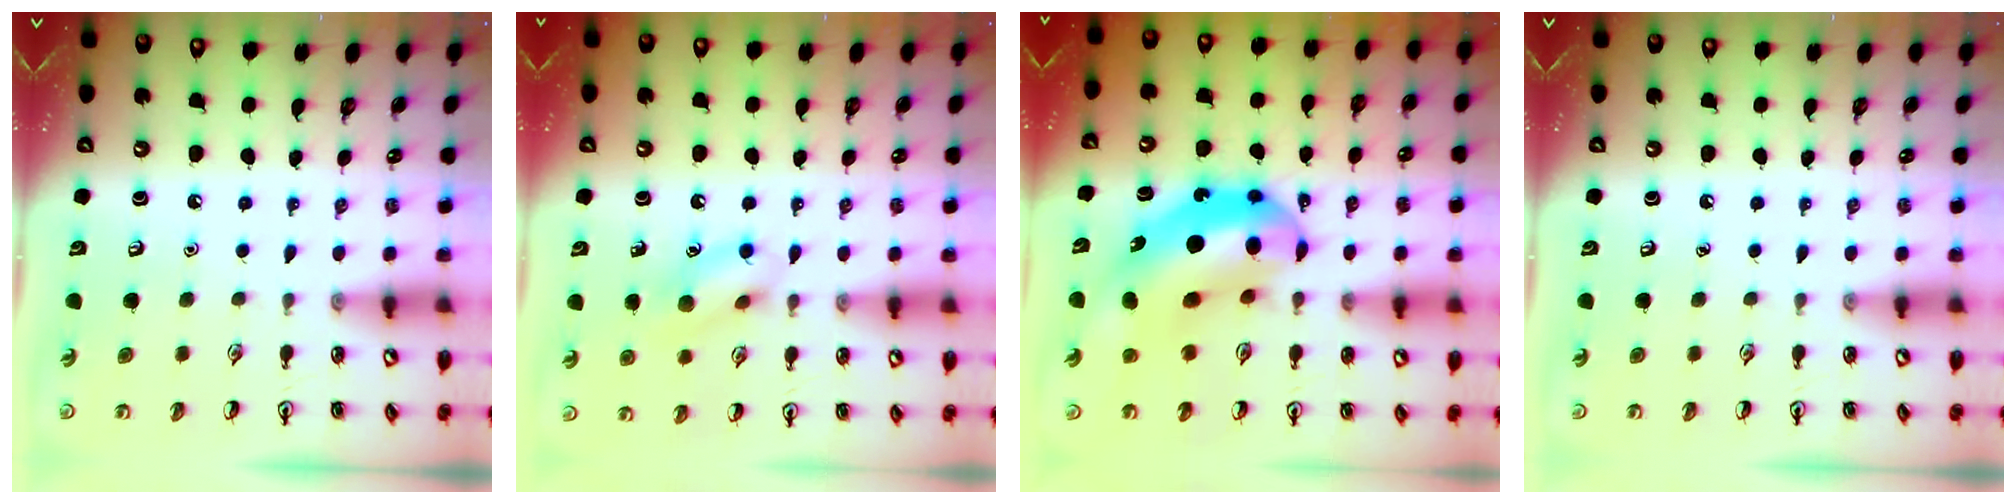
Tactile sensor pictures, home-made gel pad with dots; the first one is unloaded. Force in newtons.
{"total": 10.4, "press": 10.3, "slide": 1.4}
{"total": 16.3, "press": 15.5, "slide": 5.1}
{"total": 0.0}